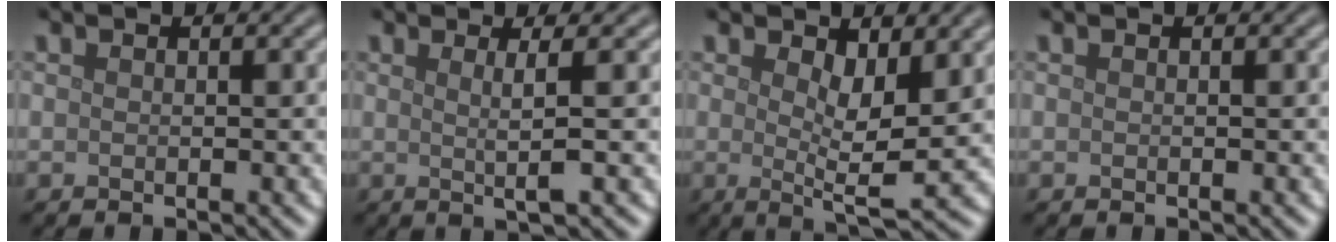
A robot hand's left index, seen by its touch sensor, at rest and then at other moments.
{"total": 2.5, "force": [0.4, 0.4, 2.4], "torque": [-0.047, -0.001, 0.002]}
{"total": 4.4, "force": [0.9, 1.3, 4.1], "torque": [-0.066, -0.012, 0.017]}
{"total": 0.0}